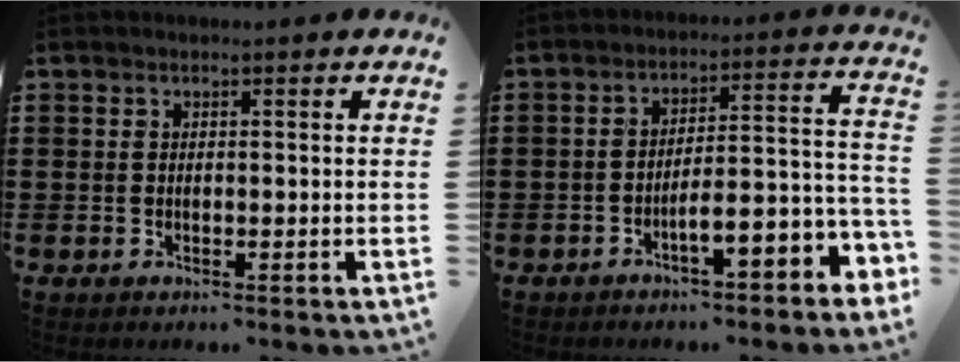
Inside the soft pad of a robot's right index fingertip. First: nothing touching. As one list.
[{"total": 5.1, "force": [-3.3, 0.7, 3.8], "torque": [-0.070, -0.021, -0.067]}]